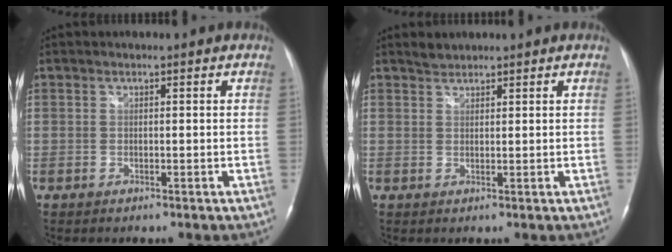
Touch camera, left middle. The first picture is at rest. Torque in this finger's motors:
{"motor_torque": [0.08, 0.01, -0.07, 0.00]}